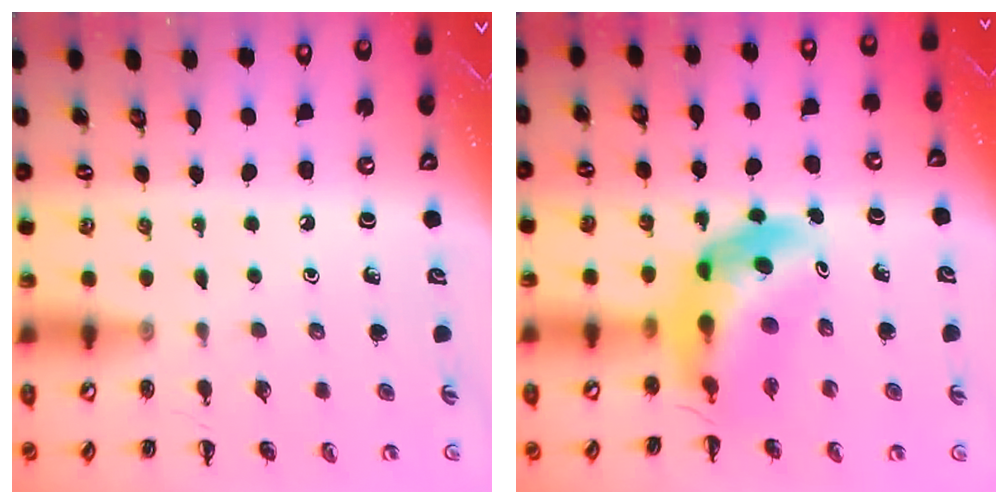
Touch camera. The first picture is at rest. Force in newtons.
{"total": 8.8, "press": 8.3, "slide": 3.0}